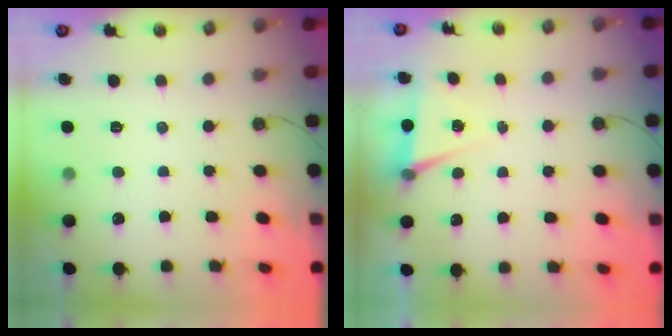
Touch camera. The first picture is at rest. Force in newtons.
{"total": 5.3, "press": 2.5, "slide": 4.6}